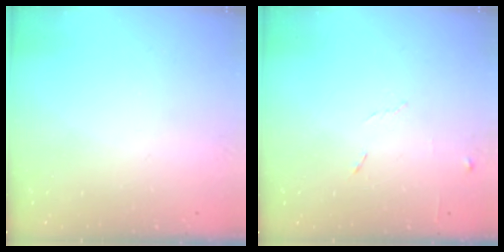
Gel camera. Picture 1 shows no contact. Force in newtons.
{"total": 6.4, "press": 6.3, "slide": 0.7}